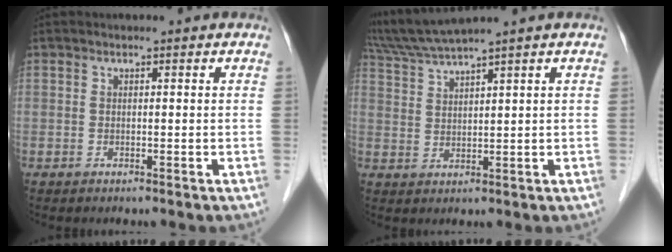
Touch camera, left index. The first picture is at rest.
{"total": 5.9, "force": [5.1, -1.9, 2.2], "torque": [-0.059, 0.001, 0.110]}